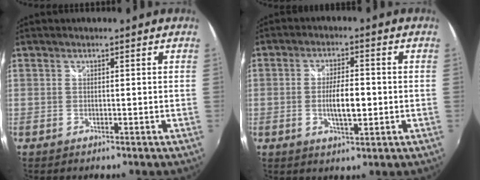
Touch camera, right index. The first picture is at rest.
{"total": 6.5, "force": [-0.9, 2.0, 6.1], "torque": [-0.114, -0.003, -0.015]}